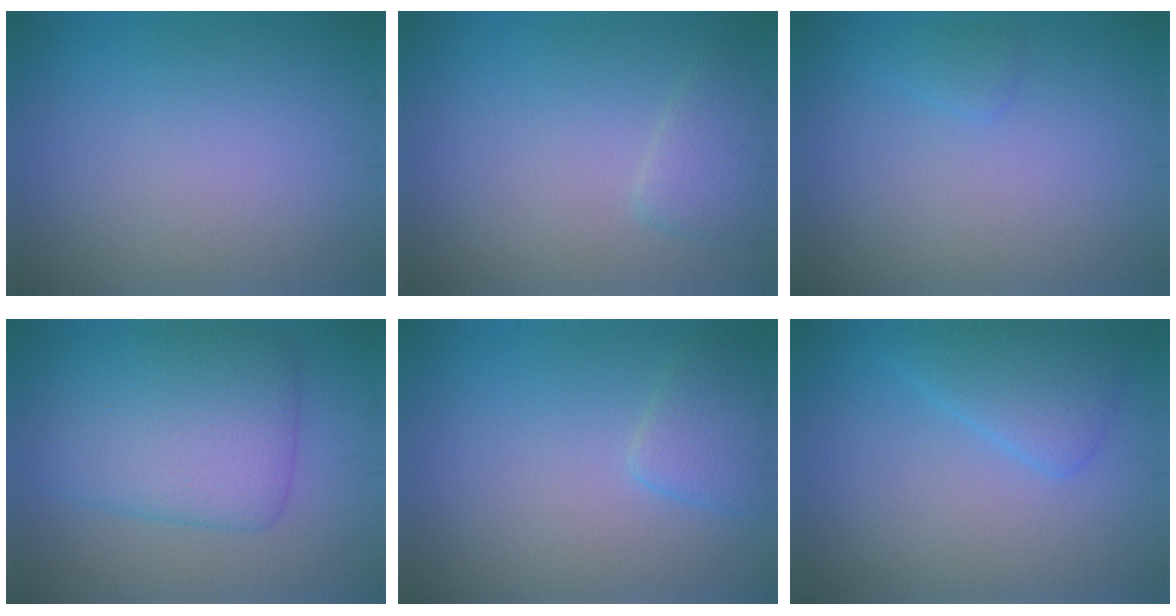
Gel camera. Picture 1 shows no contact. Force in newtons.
{"total": 2.2, "press": 2.2, "slide": 0.1}
{"total": 0.9, "press": 0.9, "slide": 0.0}
{"total": 7.6, "press": 7.5, "slide": 0.2}
{"total": 2.3, "press": 2.3, "slide": 0.2}
{"total": 3.3, "press": 3.3, "slide": 0.2}